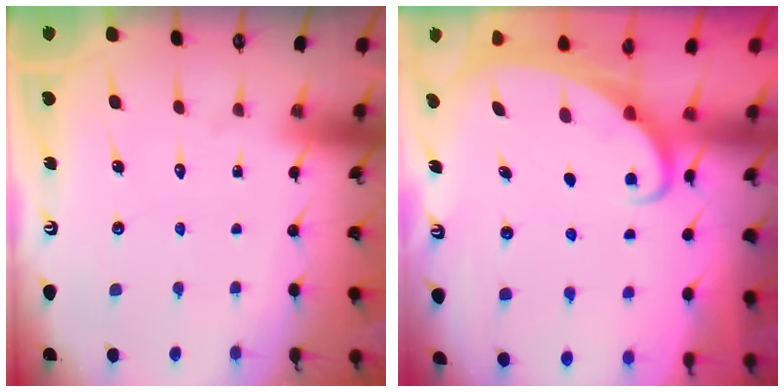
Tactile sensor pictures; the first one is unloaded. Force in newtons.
{"total": 2.4, "press": 2.3, "slide": 0.3}